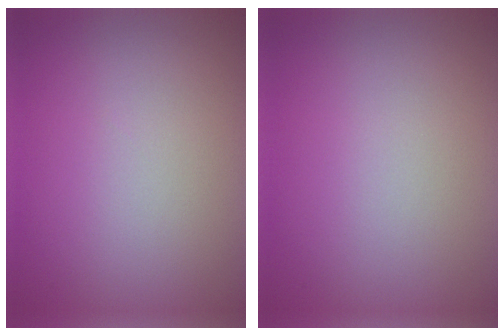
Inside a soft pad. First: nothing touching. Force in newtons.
{"total": 0.0}